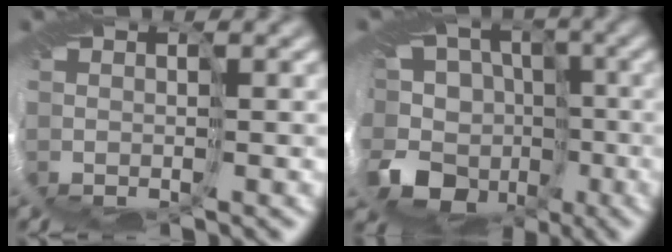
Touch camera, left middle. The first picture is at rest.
{"total": 9.4, "force": [-3.9, 7.8, 3.6], "torque": [-0.084, 0.003, -0.077]}